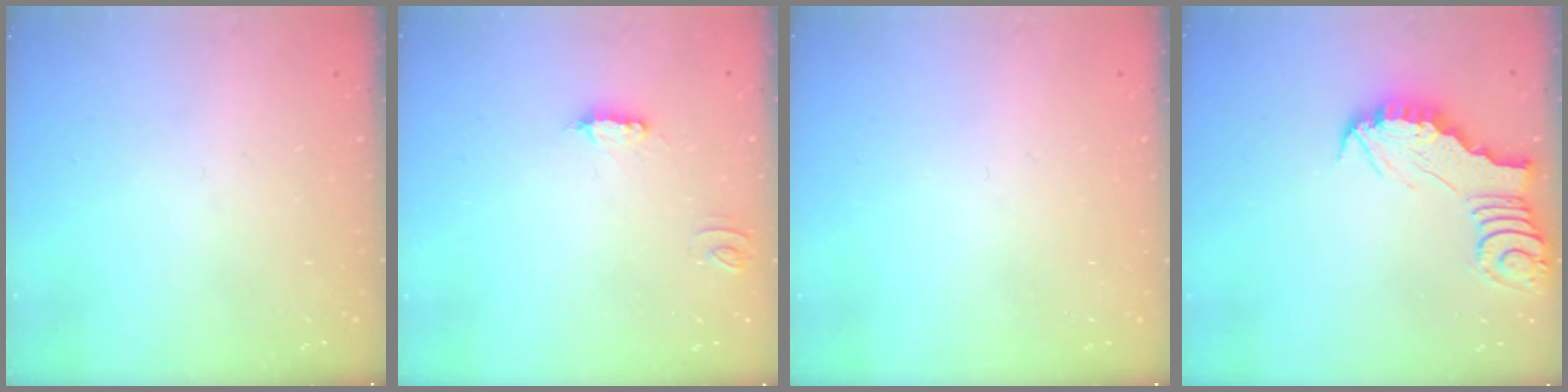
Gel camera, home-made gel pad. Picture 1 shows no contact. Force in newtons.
{"total": 5.6, "press": 5.5, "slide": 0.4}
{"total": 0.0}
{"total": 2.5, "press": 2.5, "slide": 0.1}